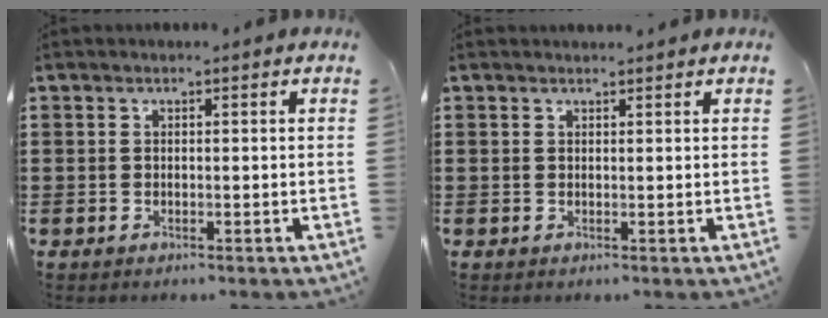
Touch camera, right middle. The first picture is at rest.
{"total": 0.0}